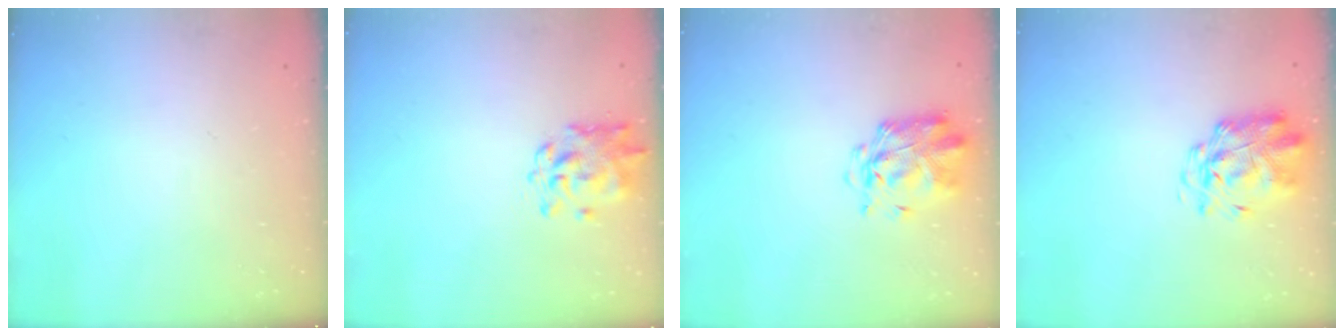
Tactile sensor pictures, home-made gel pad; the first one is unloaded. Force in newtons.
{"total": 1.2, "press": 1.2, "slide": 0.1}
{"total": 3.1, "press": 3.0, "slide": 0.8}
{"total": 2.9, "press": 2.8, "slide": 0.7}